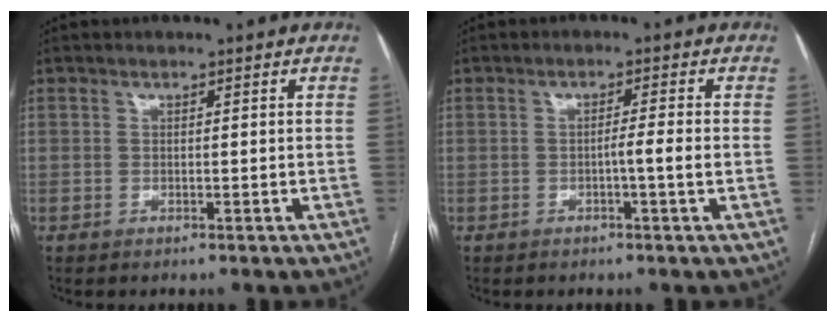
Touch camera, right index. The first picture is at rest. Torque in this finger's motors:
{"motor_torque": [0.76, -0.15, 0.41, 0.07]}